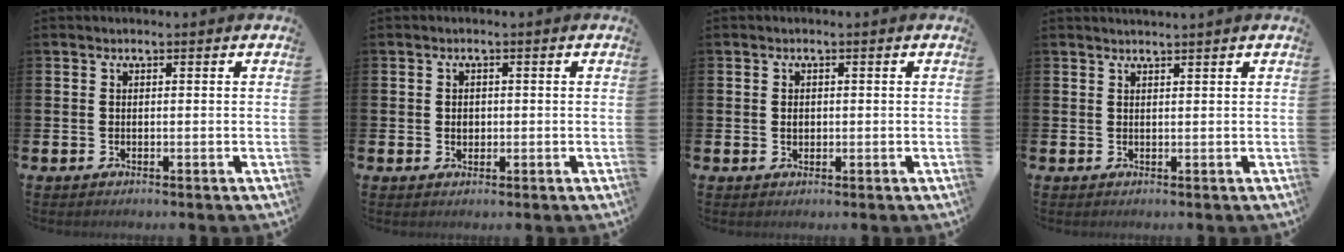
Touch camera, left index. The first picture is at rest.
{"total": 1.3, "force": [0.1, 1.1, 0.6], "torque": [0.007, -0.001, -0.004]}
{"total": 0.9, "force": [0.1, 0.8, 0.5], "torque": [0.003, 0.001, -0.001]}
{"total": 1.0, "force": [1.0, -0.3, 0.1], "torque": [0.000, -0.003, 0.019]}